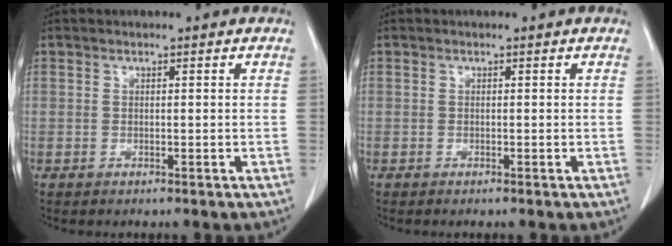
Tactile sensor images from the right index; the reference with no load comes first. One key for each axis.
{"total": 0.0}